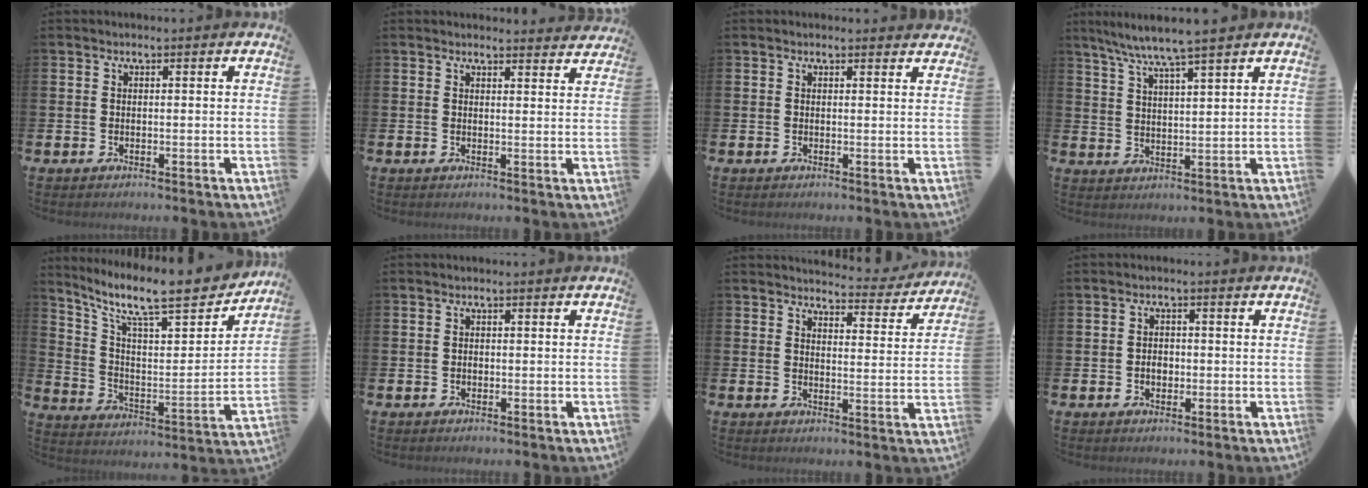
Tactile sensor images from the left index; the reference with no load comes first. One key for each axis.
{"total": 2.5, "fx": 2.5, "fy": 0.3, "fz": -0.1, "tx": 0.013, "ty": -0.020, "tz": 0.043}
{"total": 0.9, "fx": 0.9, "fy": 0.2, "fz": 0.1, "tx": 0.005, "ty": 0.000, "tz": 0.016}
{"total": 6.3, "fx": 5.8, "fy": -0.4, "fz": 2.5, "tx": -0.071, "ty": -0.026, "tz": 0.102}
{"total": 12.1, "fx": 10.0, "fy": 3.2, "fz": 6.1, "tx": -0.133, "ty": -0.074, "tz": 0.165}
{"total": 0.6, "fx": -0.3, "fy": 0.4, "fz": 0.3, "tx": -0.003, "ty": 0.003, "tz": -0.007}
{"total": 3.8, "fx": 3.7, "fy": 0.8, "fz": 0.4, "tx": -0.011, "ty": -0.032, "tz": 0.060}
{"total": 2.1, "fx": -0.5, "fy": 1.5, "fz": 1.3, "tx": -0.015, "ty": 0.000, "tz": -0.015}